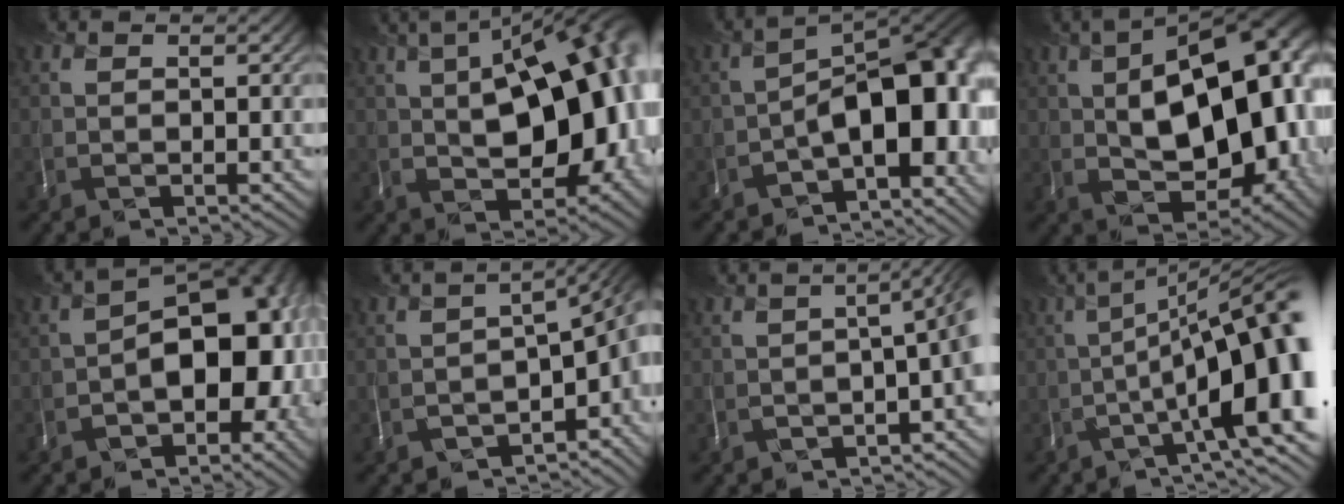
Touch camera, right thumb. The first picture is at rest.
{"total": 16.2, "force": [0.4, 8.4, 13.9], "torque": [-0.169, 0.012, 0.007]}
{"total": 13.0, "force": [-4.1, 6.4, 10.6], "torque": [-0.147, -0.012, -0.058]}
{"total": 16.0, "force": [0.4, 9.1, 13.1], "torque": [-0.173, -0.004, 0.007]}
{"total": 11.4, "force": [-2.0, 6.7, 9.0], "torque": [-0.119, -0.009, -0.026]}
{"total": 8.1, "force": [-3.3, 3.7, 6.4], "torque": [-0.090, -0.026, -0.031]}
{"total": 6.3, "force": [-1.4, 2.3, 5.7], "torque": [-0.048, -0.005, -0.017]}
{"total": 17.0, "force": [-2.5, 5.3, 16.0], "torque": [-0.221, -0.015, -0.026]}